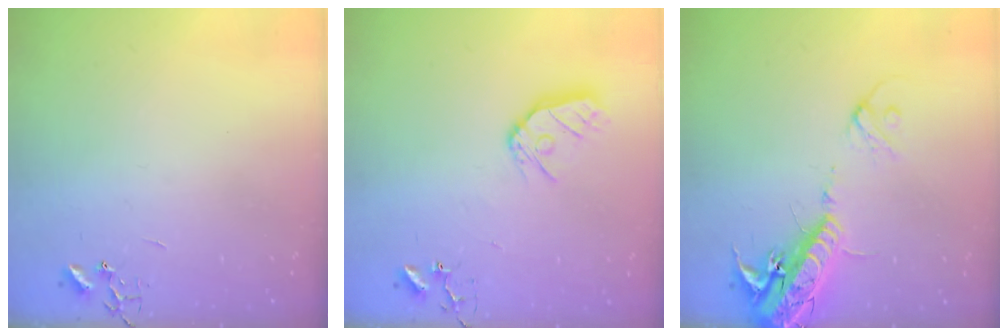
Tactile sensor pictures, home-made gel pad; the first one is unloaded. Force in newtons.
{"total": 10.7, "press": 10.6, "slide": 1.2}
{"total": 17.8, "press": 17.4, "slide": 3.8}